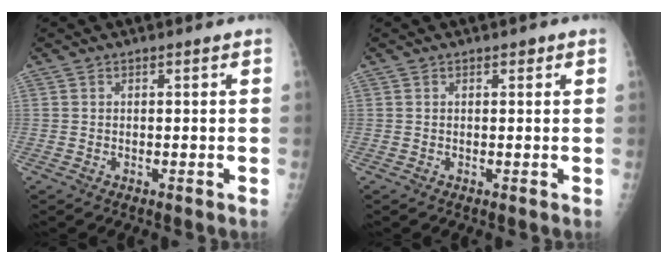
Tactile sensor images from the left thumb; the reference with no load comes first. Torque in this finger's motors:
{"motor_torque": [0.15, 0.04, 0.09, 0.03, 0.01]}